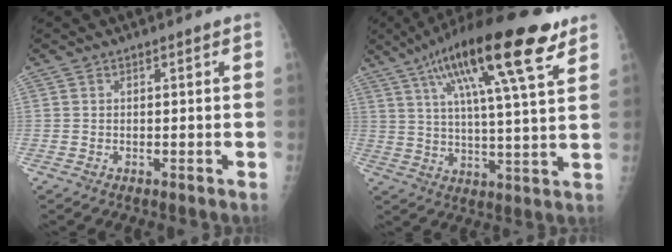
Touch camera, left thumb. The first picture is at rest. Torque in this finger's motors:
{"motor_torque": [0.49, 0.85, 1.82, -0.96, 0.44]}